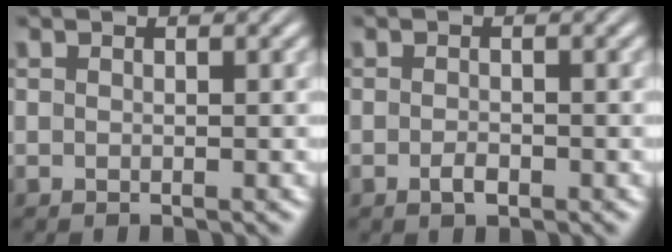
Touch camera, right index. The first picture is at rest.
{"total": 1.2, "force": [-0.9, 0.2, 0.7], "torque": [-0.012, -0.005, -0.013]}